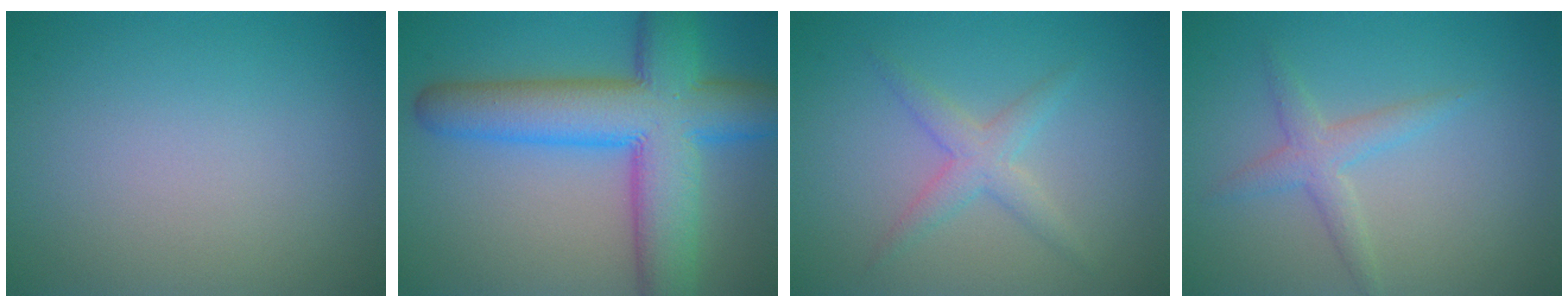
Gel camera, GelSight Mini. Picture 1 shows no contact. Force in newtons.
{"total": 11.5, "press": 11.5, "slide": 0.4}
{"total": 2.3, "press": 2.3, "slide": 0.1}
{"total": 2.2, "press": 2.2, "slide": 0.1}